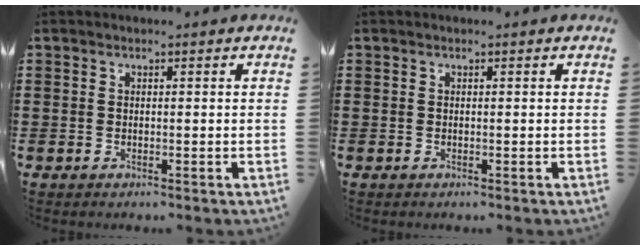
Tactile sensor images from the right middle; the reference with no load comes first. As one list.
[{"total": 0.0}]